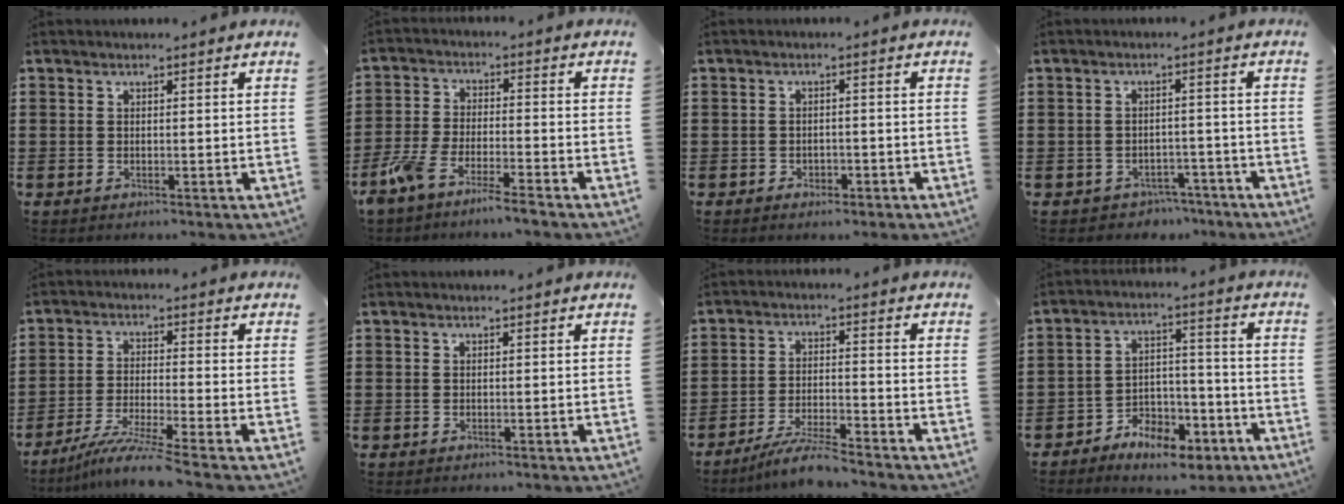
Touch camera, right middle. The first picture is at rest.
{"total": 5.7, "force": [-5.0, 0.3, 2.8], "torque": [-0.081, -0.013, -0.102]}
{"total": 1.4, "force": [-1.1, 0.8, 0.5], "torque": [-0.013, -0.002, -0.022]}
{"total": 2.4, "force": [-2.3, 0.7, -0.2], "torque": [-0.008, 0.000, -0.051]}
{"total": 6.2, "force": [-4.9, -0.6, 3.7], "torque": [-0.079, -0.021, -0.096]}
{"total": 0.0}
{"total": 5.6, "force": [-5.1, 0.0, 2.3], "torque": [-0.051, -0.010, -0.098]}
{"total": 6.7, "force": [-5.5, 2.9, 2.5], "torque": [-0.045, 0.018, -0.105]}